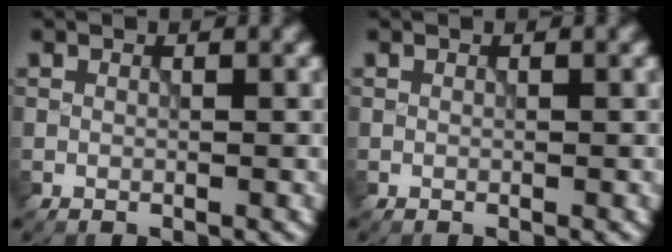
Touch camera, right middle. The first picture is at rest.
{"total": 0.0}